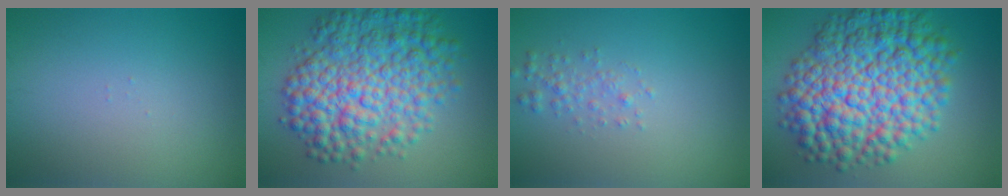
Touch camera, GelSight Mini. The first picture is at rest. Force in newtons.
{"total": 9.6, "press": 9.6, "slide": 0.1}
{"total": 1.4, "press": 1.4, "slide": 0.0}
{"total": 13.0, "press": 13.0, "slide": 0.2}